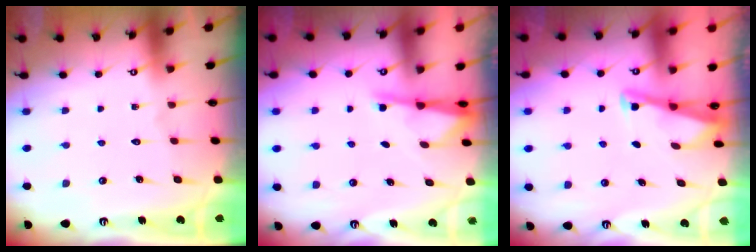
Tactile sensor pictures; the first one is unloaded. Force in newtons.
{"total": 2.4, "press": 2.3, "slide": 0.3}
{"total": 2.9, "press": 2.9, "slide": 0.4}